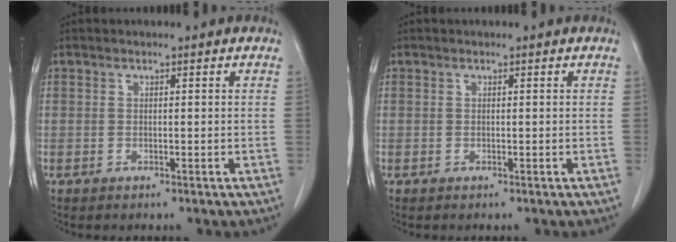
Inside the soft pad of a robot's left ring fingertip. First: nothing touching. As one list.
[{"total": 0.0}]